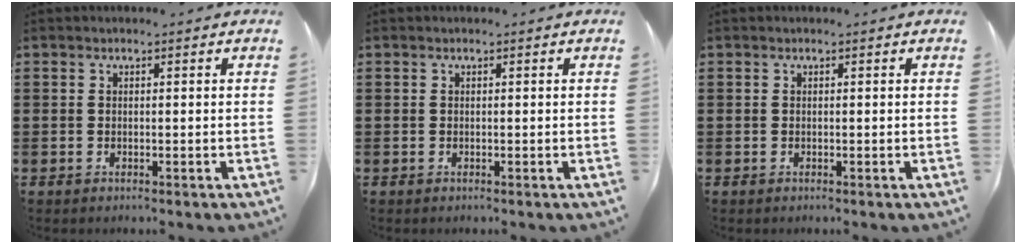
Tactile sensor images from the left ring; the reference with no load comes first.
{"total": 0.0}
{"total": 0.0}